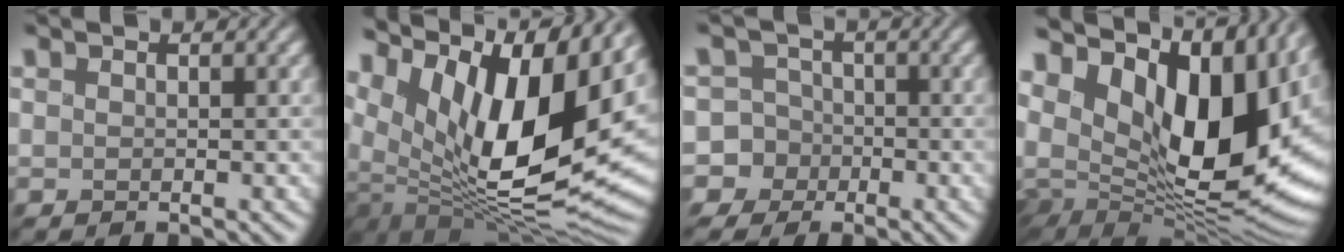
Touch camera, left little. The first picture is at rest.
{"total": 16.3, "force": [5.3, 9.1, 12.4], "torque": [-0.228, 0.017, 0.090]}
{"total": 8.1, "force": [-3.2, 7.3, 1.2], "torque": [-0.009, 0.007, -0.096]}
{"total": 18.1, "force": [2.3, 11.3, 13.9], "torque": [-0.238, 0.008, 0.041]}